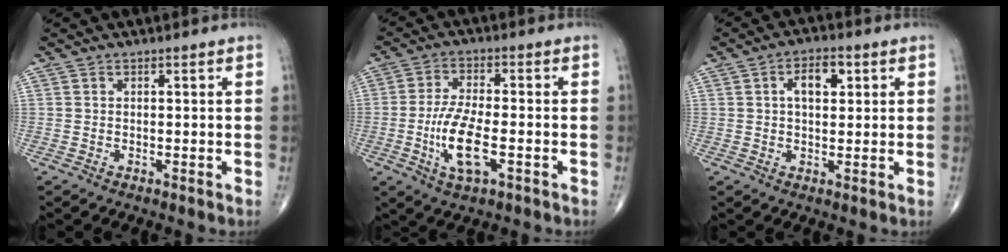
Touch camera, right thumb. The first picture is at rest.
{"total": 9.5, "force": [-2.6, 3.4, 8.4], "torque": [-0.171, 0.007, -0.047]}
{"total": 5.7, "force": [1.6, 3.1, 4.5], "torque": [-0.060, 0.005, 0.023]}